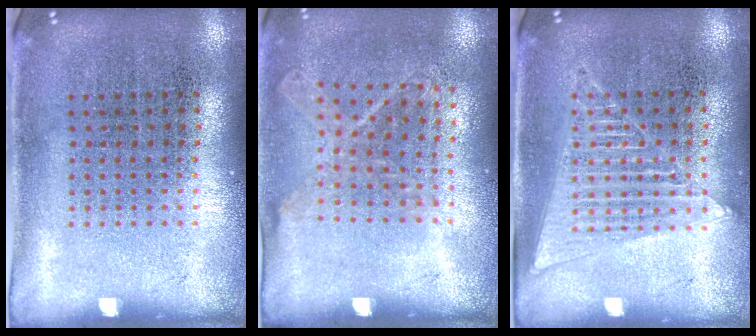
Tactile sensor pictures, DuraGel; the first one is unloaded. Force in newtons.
{"total": 1.2, "press": 1.0, "slide": 0.6}
{"total": 1.4, "press": 1.4, "slide": 0.3}